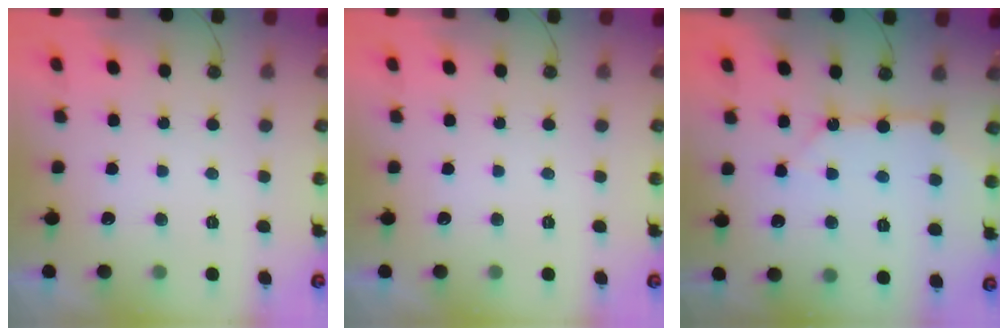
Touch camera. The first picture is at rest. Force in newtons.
{"total": 0.0}
{"total": 8.9, "press": 8.8, "slide": 0.6}